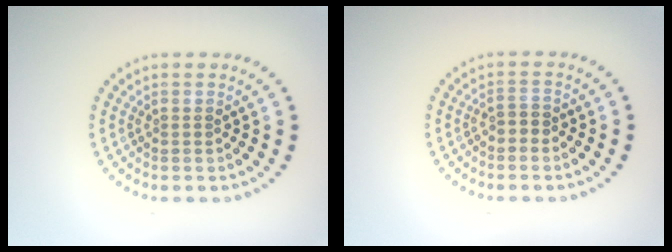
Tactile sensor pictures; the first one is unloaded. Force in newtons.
{"total": 1.1, "press": 0.9, "slide": 0.5}